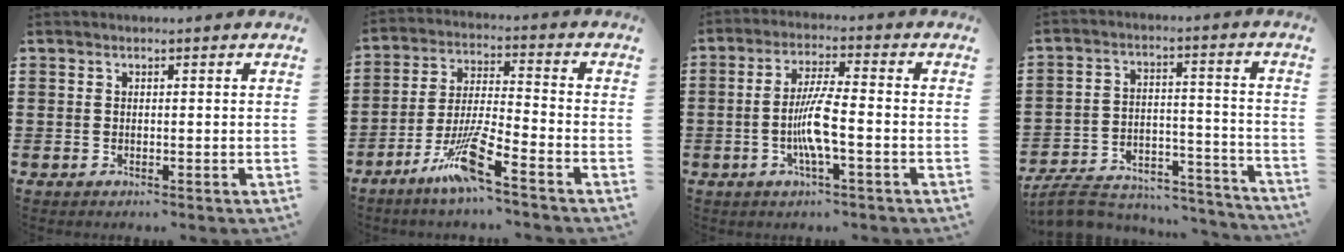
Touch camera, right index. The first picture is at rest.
{"total": 9.5, "force": [-6.6, 0.4, 6.9], "torque": [-0.150, -0.011, -0.131]}
{"total": 6.7, "force": [-1.6, 0.9, 6.4], "torque": [-0.131, -0.007, -0.038]}
{"total": 7.8, "force": [-7.1, 2.0, 2.5], "torque": [-0.042, 0.019, -0.135]}